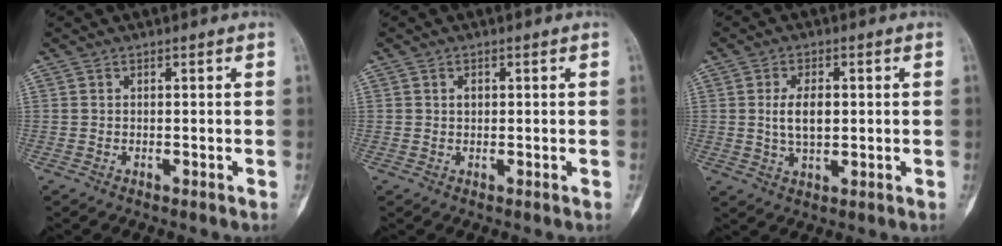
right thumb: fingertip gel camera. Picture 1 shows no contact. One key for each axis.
{"total": 1.1, "fx": 0.2, "fy": 0.8, "fz": 0.7, "tx": -0.006, "ty": 0.001, "tz": 0.003}
{"total": 5.9, "fx": 0.5, "fy": 3.1, "fz": 5.0, "tx": -0.084, "ty": -0.002, "tz": 0.010}